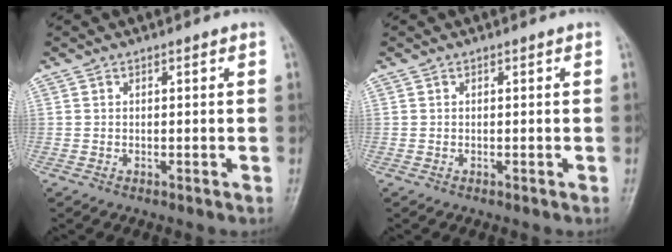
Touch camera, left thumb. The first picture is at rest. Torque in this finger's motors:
{"motor_torque": [0.00, 0.00, -0.03, -0.03, 0.00]}